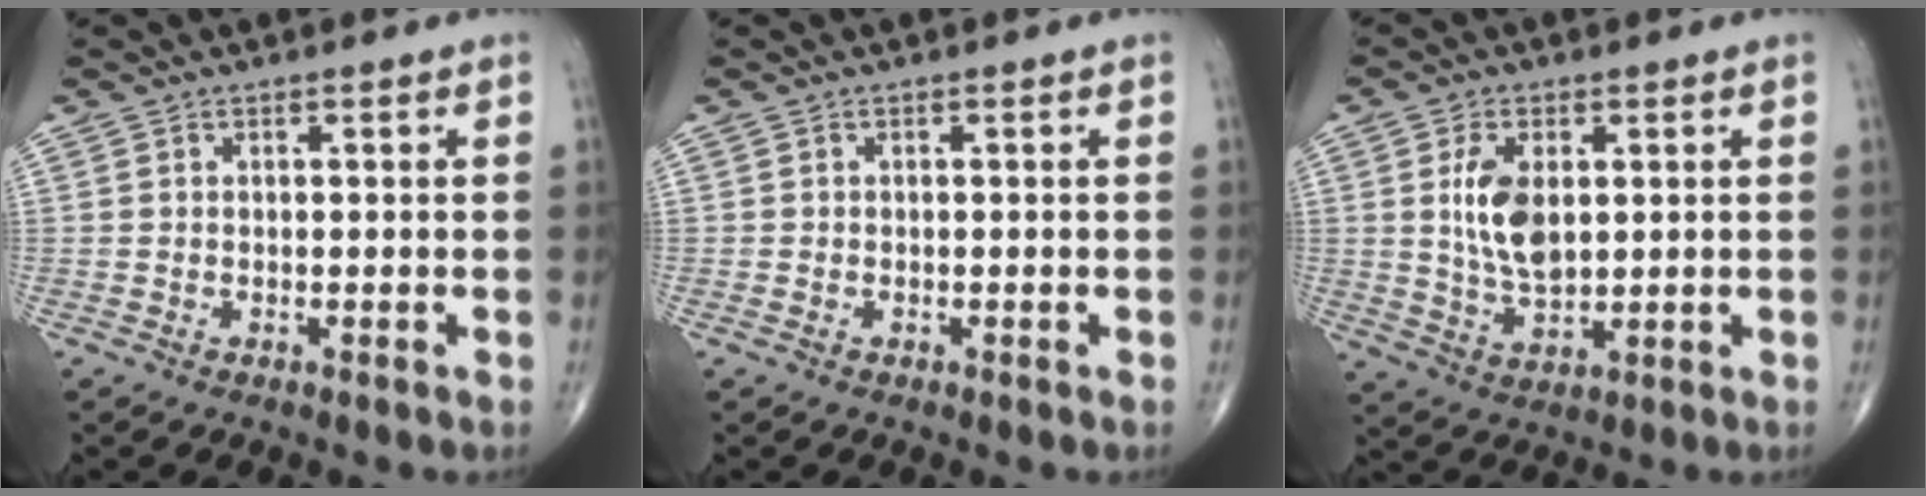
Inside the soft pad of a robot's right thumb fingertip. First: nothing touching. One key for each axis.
{"total": 0.0}
{"total": 8.9, "fx": 1.6, "fy": 4.9, "fz": 7.2, "tx": -0.131, "ty": -0.012, "tz": 0.038}